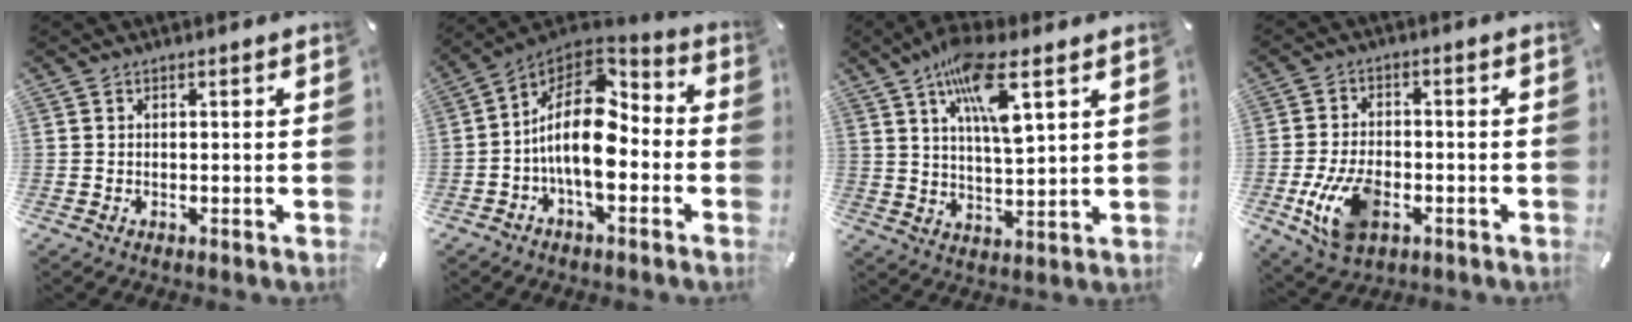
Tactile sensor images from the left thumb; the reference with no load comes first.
{"total": 15.9, "force": [-2.0, 8.9, 13.0], "torque": [-0.255, -0.006, -0.039]}
{"total": 12.4, "force": [6.7, 3.4, 9.9], "torque": [-0.179, -0.016, 0.113]}
{"total": 11.2, "force": [-3.6, 6.9, 8.0], "torque": [-0.166, 0.002, -0.063]}